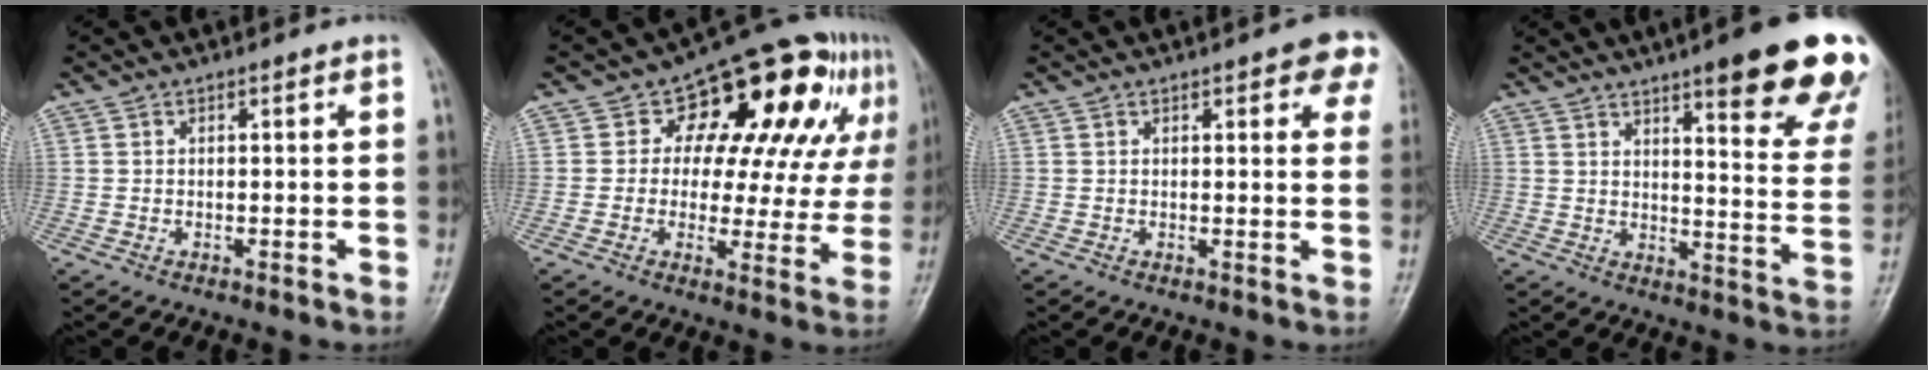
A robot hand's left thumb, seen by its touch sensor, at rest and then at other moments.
{"total": 18.7, "force": [7.0, 10.8, 13.6], "torque": [-0.110, 0.007, 0.086]}
{"total": 7.9, "force": [4.1, 2.8, 6.1], "torque": [-0.040, -0.007, 0.040]}
{"total": 21.8, "force": [13.9, 4.0, 16.3], "torque": [-0.184, -0.060, 0.175]}